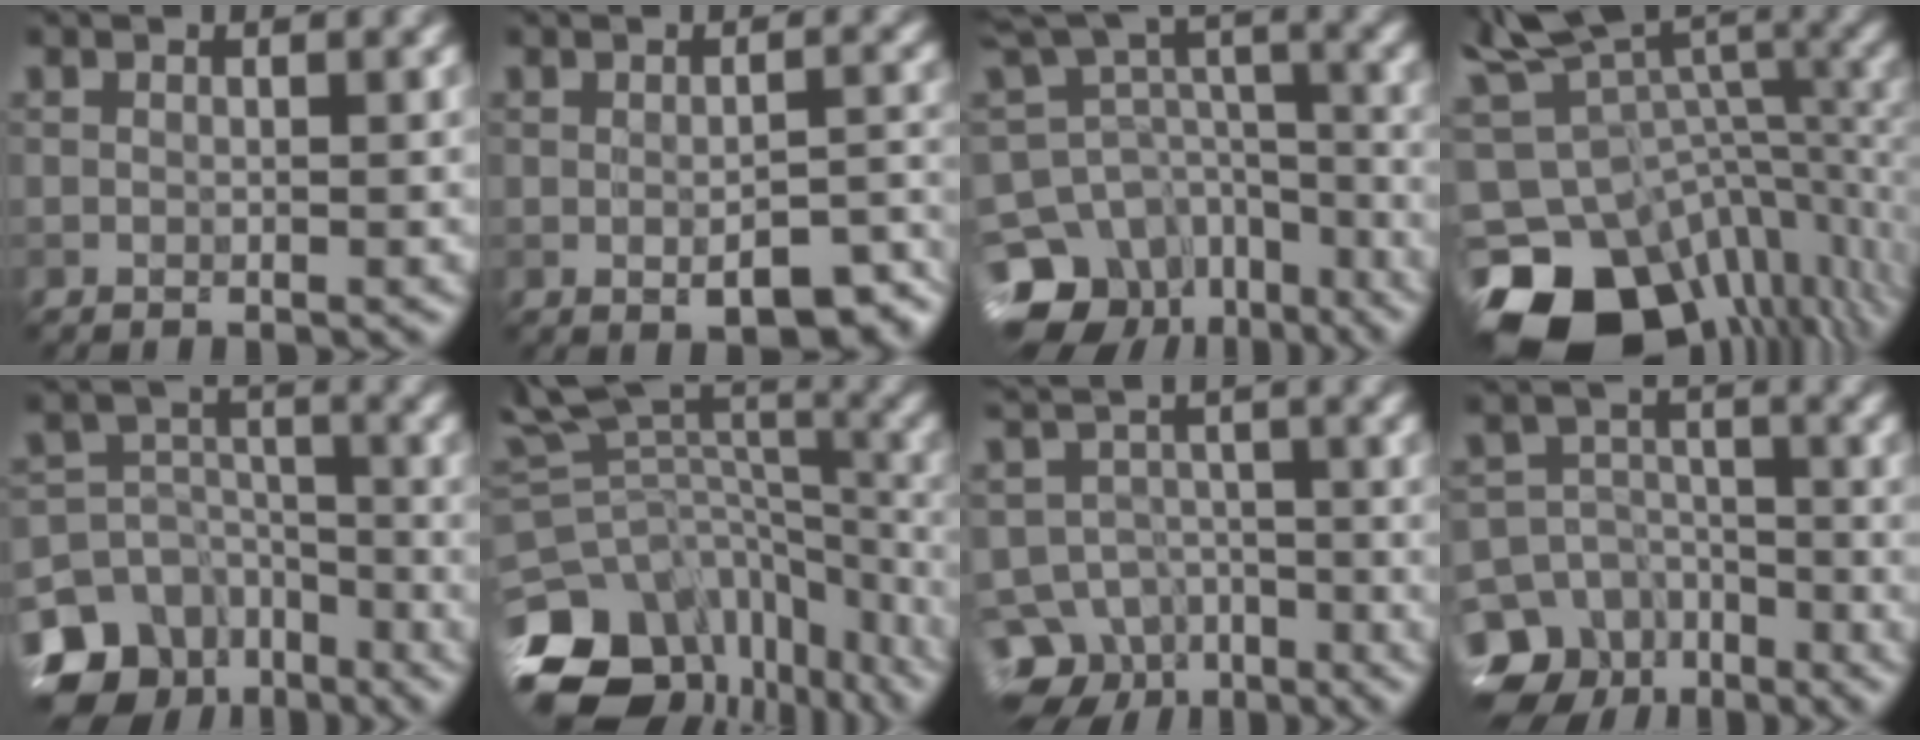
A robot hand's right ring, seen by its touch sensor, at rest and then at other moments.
{"total": 4.7, "force": [-2.4, 1.6, 3.6], "torque": [-0.051, -0.006, -0.020]}
{"total": 15.5, "force": [-10.3, 10.5, 5.1], "torque": [-0.112, -0.018, -0.129]}
{"total": 13.8, "force": [-6.7, 8.1, 8.9], "torque": [-0.174, -0.011, -0.091]}
{"total": 12.9, "force": [-9.0, 8.7, 3.1], "torque": [-0.065, -0.022, -0.140]}
{"total": 12.5, "force": [-7.7, 7.9, 5.9], "torque": [-0.115, 0.026, -0.094]}
{"total": 7.8, "force": [-5.7, 4.6, 2.9], "torque": [-0.036, -0.003, -0.082]}
{"total": 11.8, "force": [-8.0, 8.2, 2.6], "torque": [-0.047, -0.023, -0.130]}